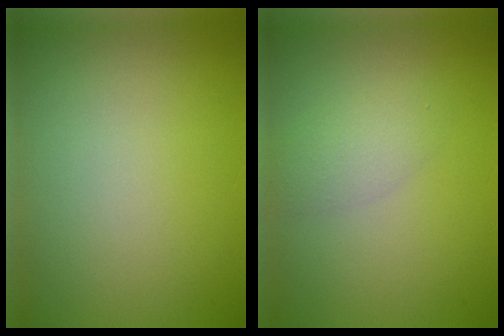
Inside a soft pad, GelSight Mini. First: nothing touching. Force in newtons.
{"total": 2.2, "press": 2.2, "slide": 0.1}